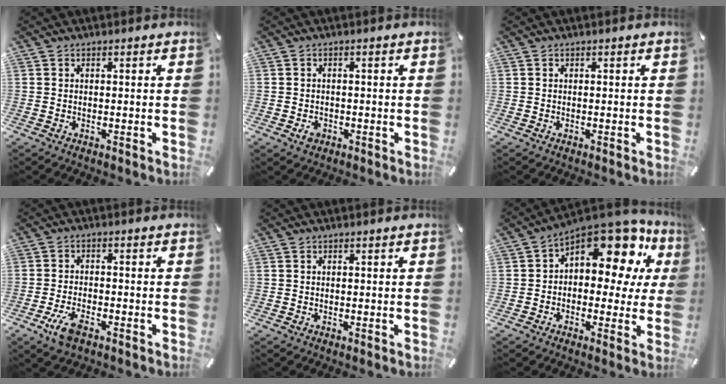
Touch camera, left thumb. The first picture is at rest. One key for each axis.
{"total": 2.1, "fx": -0.7, "fy": 1.6, "fz": 1.1, "tx": -0.021, "ty": 0.004, "tz": -0.013}
{"total": 0.0}
{"total": 5.6, "fx": -3.1, "fy": 2.4, "fz": 4.0, "tx": -0.094, "ty": 0.005, "tz": -0.061}
{"total": 0.0}
{"total": 14.2, "fx": 8.3, "fy": 7.3, "fz": 9.0, "tx": -0.127, "ty": -0.075, "tz": 0.142}